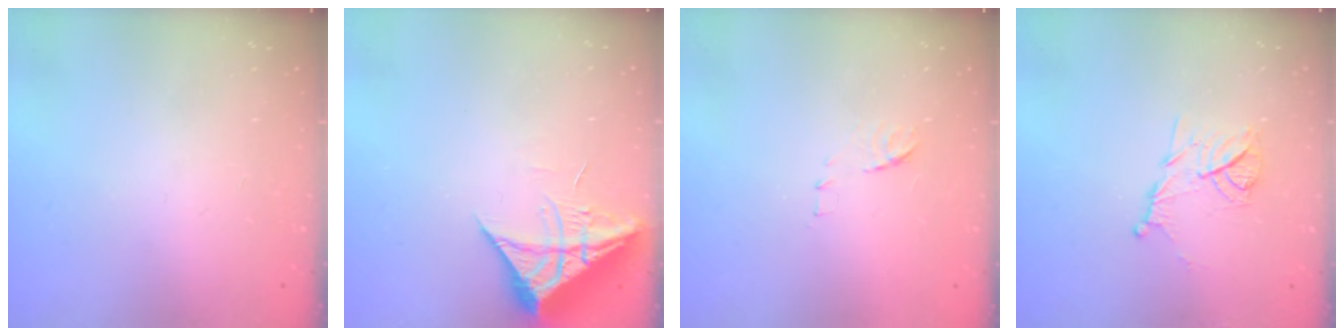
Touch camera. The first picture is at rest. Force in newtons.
{"total": 9.4, "press": 9.3, "slide": 1.0}
{"total": 6.8, "press": 6.8, "slide": 0.5}
{"total": 10.0, "press": 10.0, "slide": 1.0}